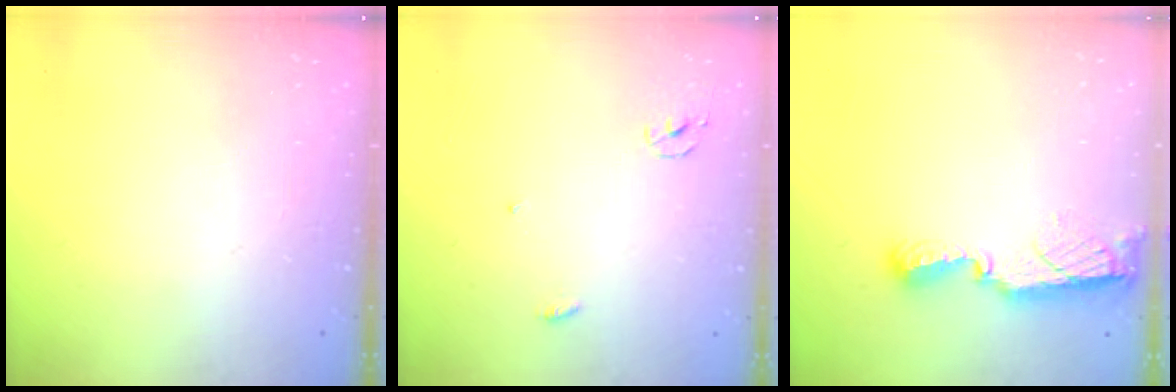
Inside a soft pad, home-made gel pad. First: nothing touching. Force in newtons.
{"total": 2.5, "press": 2.5, "slide": 0.1}
{"total": 7.6, "press": 7.6, "slide": 0.2}